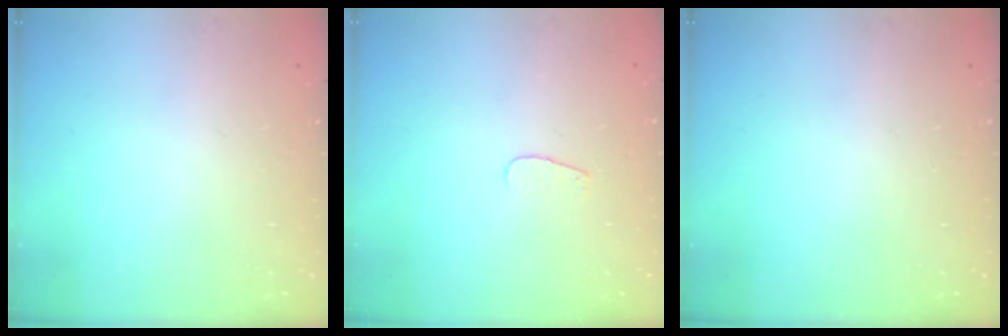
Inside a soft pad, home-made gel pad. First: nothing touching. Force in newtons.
{"total": 2.8, "press": 2.8, "slide": 0.2}
{"total": 0.0}